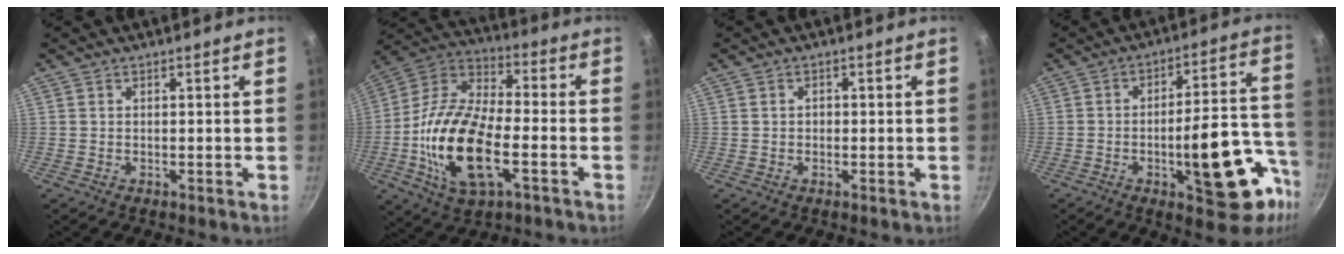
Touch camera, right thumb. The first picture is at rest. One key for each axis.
{"total": 20.7, "fx": -5.4, "fy": 9.6, "fz": 17.5, "tx": -0.337, "ty": 0.026, "tz": -0.114}
{"total": 1.1, "fx": -0.1, "fy": 0.9, "fz": 0.6, "tx": -0.007, "ty": 0.004, "tz": -0.001}
{"total": 22.4, "fx": -8.1, "fy": 9.1, "fz": 18.8, "tx": -0.210, "ty": 0.052, "tz": -0.109}